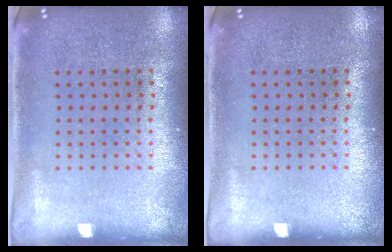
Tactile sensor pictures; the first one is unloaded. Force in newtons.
{"total": 0.0}